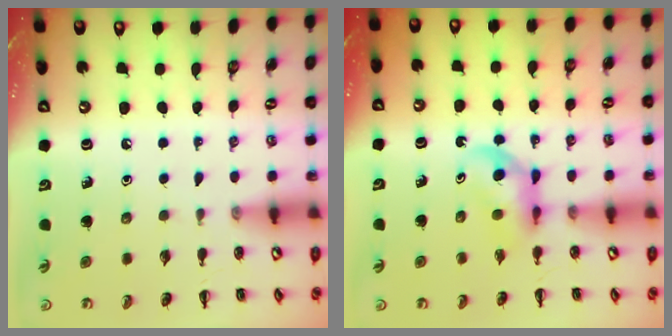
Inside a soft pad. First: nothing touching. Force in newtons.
{"total": 4.0, "press": 3.9, "slide": 0.8}